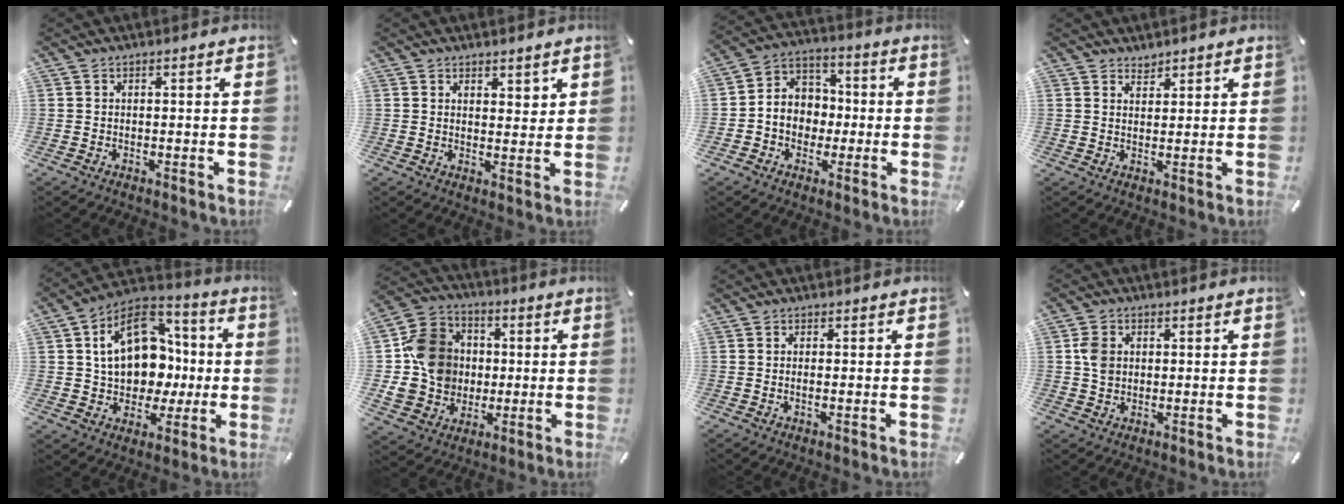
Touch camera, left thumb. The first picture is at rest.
{"total": 3.1, "force": [2.5, 1.8, 0.3], "torque": [0.013, -0.018, 0.042]}
{"total": 7.9, "force": [-2.1, 7.4, 2.0], "torque": [-0.044, 0.019, -0.039]}
{"total": 2.2, "force": [1.9, 1.2, 0.0], "torque": [0.006, -0.010, 0.036]}
{"total": 18.5, "force": [1.8, 14.3, 11.6], "torque": [-0.193, 0.000, 0.038]}
{"total": 15.1, "force": [-0.3, 13.9, 5.9], "torque": [-0.114, 0.012, 0.001]}
{"total": 1.0, "force": [0.0, 0.4, 1.0], "torque": [-0.010, -0.003, -0.003]}
{"total": 4.7, "force": [0.8, 3.9, 2.4], "torque": [-0.042, 0.006, 0.013]}